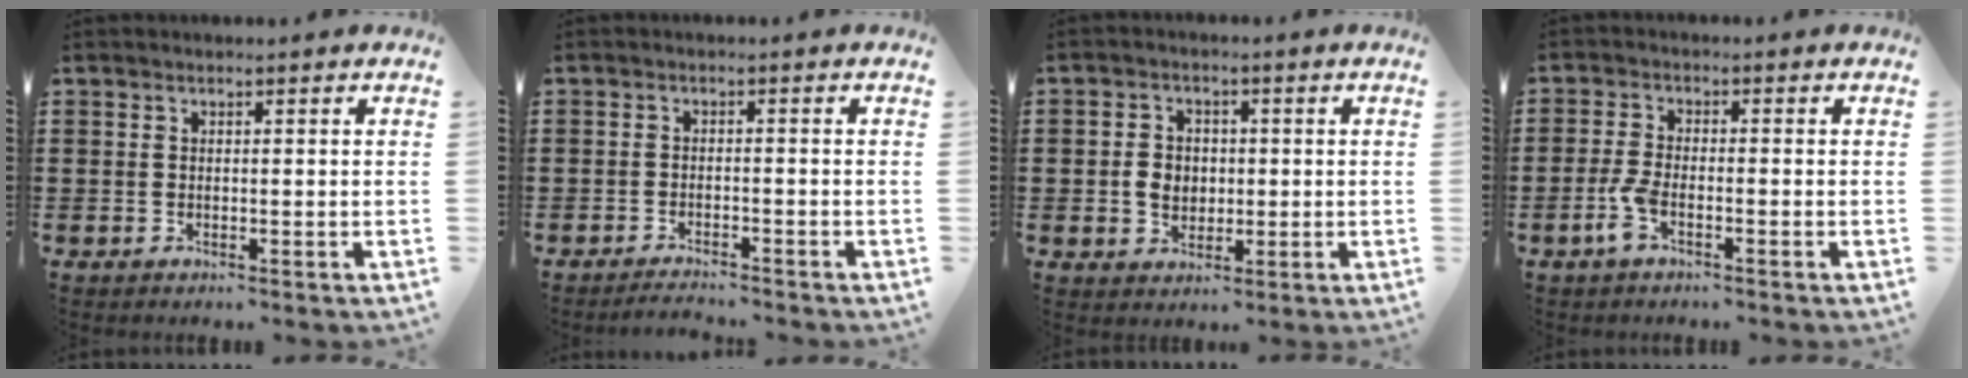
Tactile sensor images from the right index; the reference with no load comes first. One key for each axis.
{"total": 2.0, "fx": -2.0, "fy": -0.1, "fz": 0.1, "tx": -0.005, "ty": 0.001, "tz": -0.041}
{"total": 4.0, "fx": -0.3, "fy": 3.2, "fz": 2.3, "tx": -0.052, "ty": 0.008, "tz": -0.008}
{"total": 3.6, "fx": -1.7, "fy": 1.0, "fz": 3.0, "tx": -0.080, "ty": -0.007, "tz": -0.039}